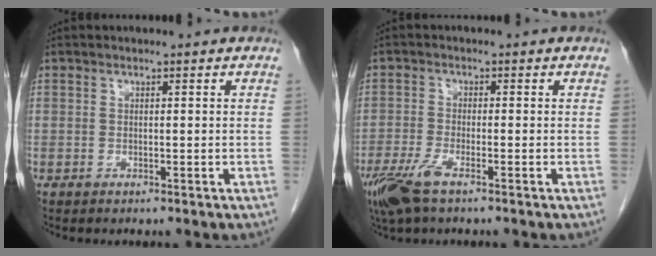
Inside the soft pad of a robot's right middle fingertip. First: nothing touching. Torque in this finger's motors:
{"motor_torque": [0.85, -0.75, 0.03, 0.08]}